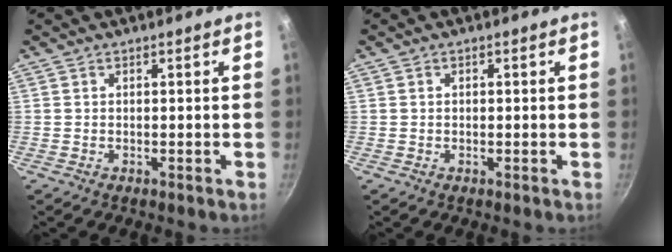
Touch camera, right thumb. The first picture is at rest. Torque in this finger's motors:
{"motor_torque": [-0.47, 0.17, 0.16, 0.43, -0.02]}